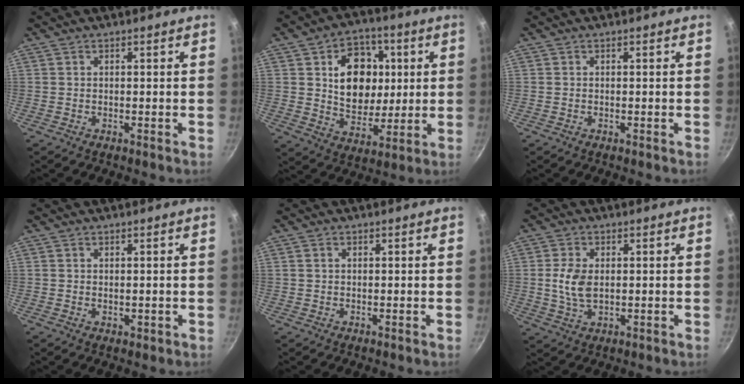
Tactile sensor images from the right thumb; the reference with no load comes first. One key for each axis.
{"total": 15.4, "fx": 3.0, "fy": 11.7, "fz": 9.5, "tx": -0.097, "ty": -0.011, "tz": 0.051}
{"total": 0.0}
{"total": 0.9, "fx": 0.1, "fy": 0.5, "fz": 0.7, "tx": -0.007, "ty": -0.003, "tz": 0.002}
{"total": 0.8, "fx": 0.2, "fy": 0.6, "fz": 0.4, "tx": -0.005, "ty": 0.004, "tz": 0.004}
{"total": 6.2, "fx": 0.5, "fy": 3.8, "fz": 4.8, "tx": -0.098, "ty": -0.003, "tz": 0.010}